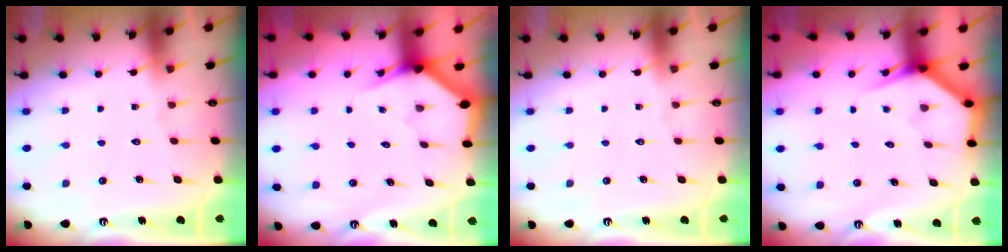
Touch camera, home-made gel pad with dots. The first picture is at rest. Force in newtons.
{"total": 2.8, "press": 2.8, "slide": 0.0}
{"total": 0.0}
{"total": 3.4, "press": 3.4, "slide": 0.2}